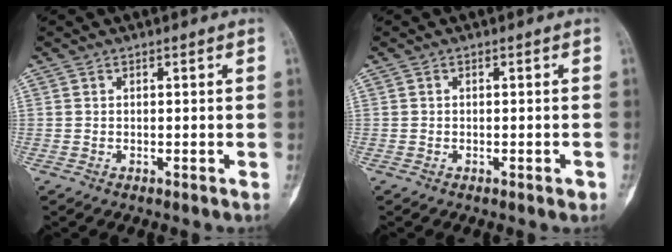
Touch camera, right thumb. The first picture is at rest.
{"total": 1.1, "force": [-0.6, 0.4, 0.8], "torque": [-0.012, -0.001, -0.007]}